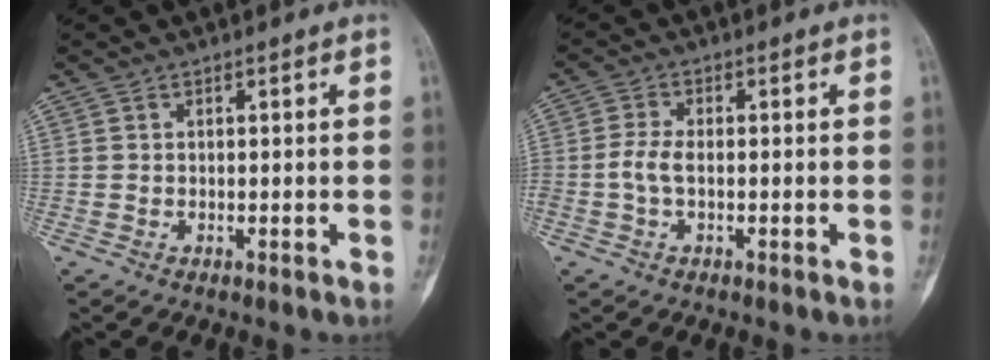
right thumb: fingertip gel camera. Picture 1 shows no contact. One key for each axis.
{"total": 3.3, "fx": -0.6, "fy": 1.6, "fz": 2.8, "tx": -0.070, "ty": 0.005, "tz": -0.015}